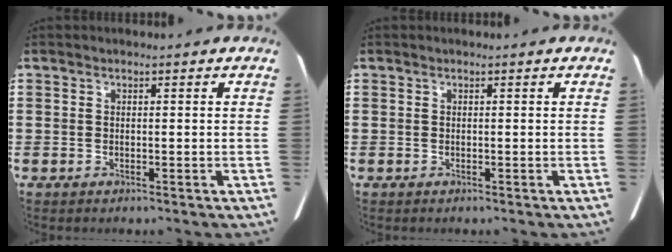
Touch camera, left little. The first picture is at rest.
{"total": 0.0}